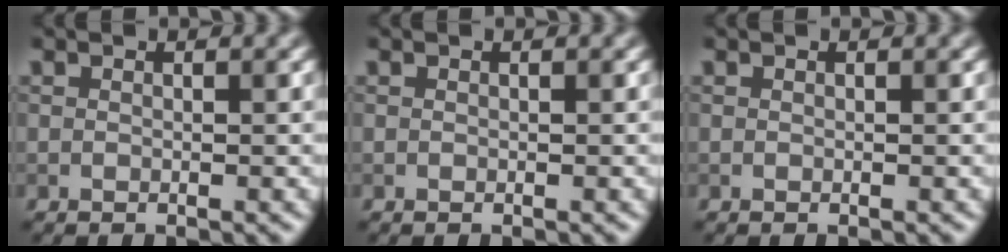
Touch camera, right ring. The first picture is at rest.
{"total": 0.0}
{"total": 0.0}